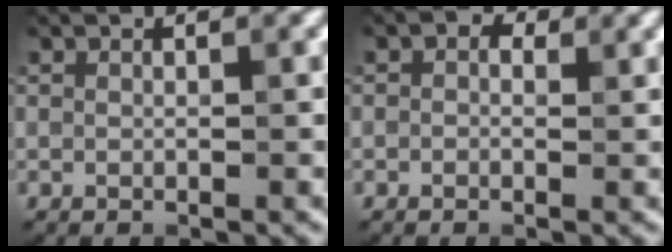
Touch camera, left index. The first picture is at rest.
{"total": 1.6, "force": [0.5, 1.2, 0.9], "torque": [-0.004, -0.002, -0.008]}